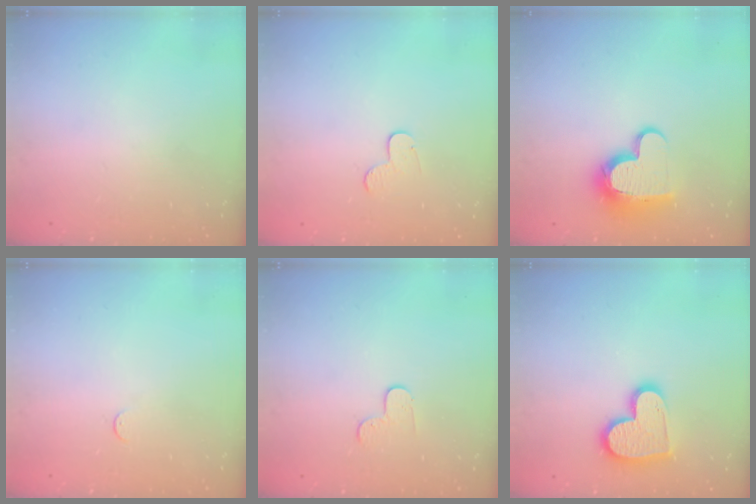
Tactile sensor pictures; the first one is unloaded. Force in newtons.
{"total": 3.7, "press": 3.7, "slide": 0.4}
{"total": 13.0, "press": 13.0, "slide": 1.2}
{"total": 2.7, "press": 2.7, "slide": 0.4}
{"total": 3.6, "press": 3.6, "slide": 0.4}
{"total": 13.9, "press": 13.9, "slide": 1.2}